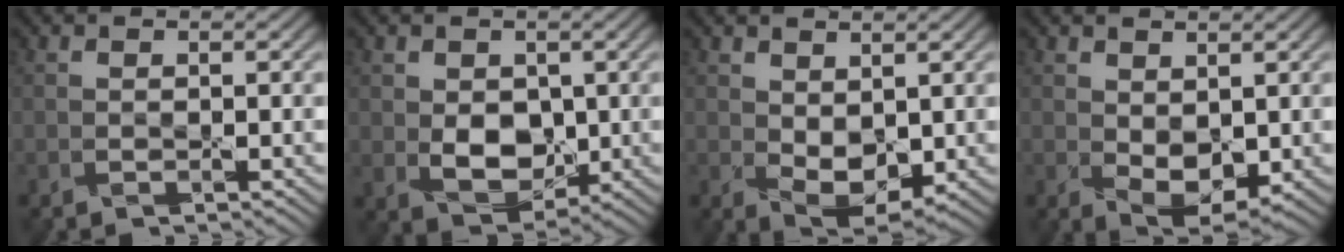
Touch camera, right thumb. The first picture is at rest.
{"total": 5.6, "force": [0.3, 4.1, 3.8], "torque": [-0.083, -0.014, 0.011]}
{"total": 4.8, "force": [0.8, 2.9, 3.7], "torque": [-0.078, -0.010, 0.021]}
{"total": 4.3, "force": [0.5, 2.6, 3.4], "torque": [-0.071, -0.011, 0.016]}